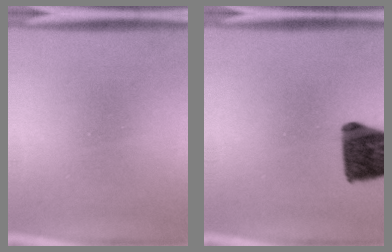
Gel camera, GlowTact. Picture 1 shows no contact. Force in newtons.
{"total": 12.6}